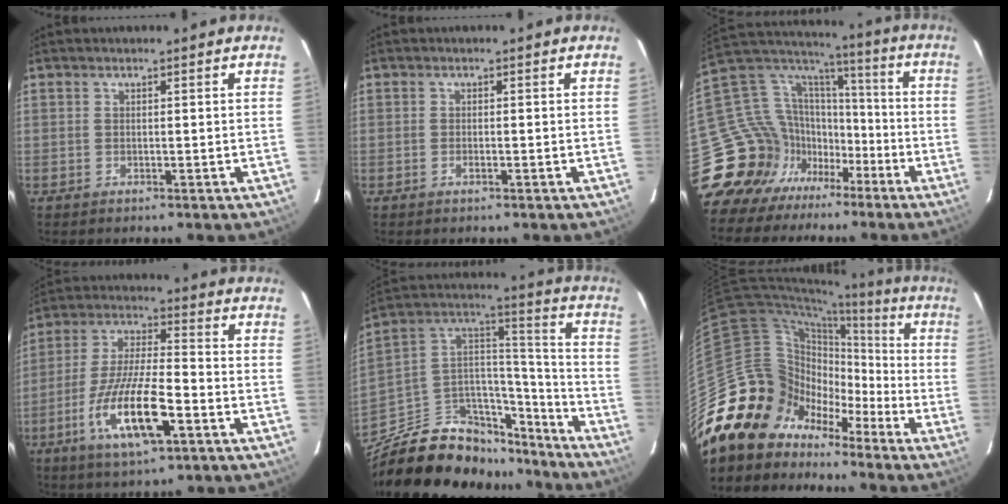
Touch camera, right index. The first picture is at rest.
{"total": 1.0, "force": [-0.6, 0.1, 0.8], "torque": [-0.018, 0.001, -0.012]}
{"total": 23.0, "force": [-13.2, 17.3, 7.5], "torque": [-0.195, 0.050, -0.219]}
{"total": 15.5, "force": [-6.7, 3.7, 13.5], "torque": [-0.282, -0.018, -0.125]}
{"total": 28.4, "force": [-20.9, 13.7, 13.4], "torque": [-0.256, 0.055, -0.312]}
{"total": 20.5, "force": [-12.0, 15.6, 5.6], "torque": [-0.118, 0.067, -0.206]}